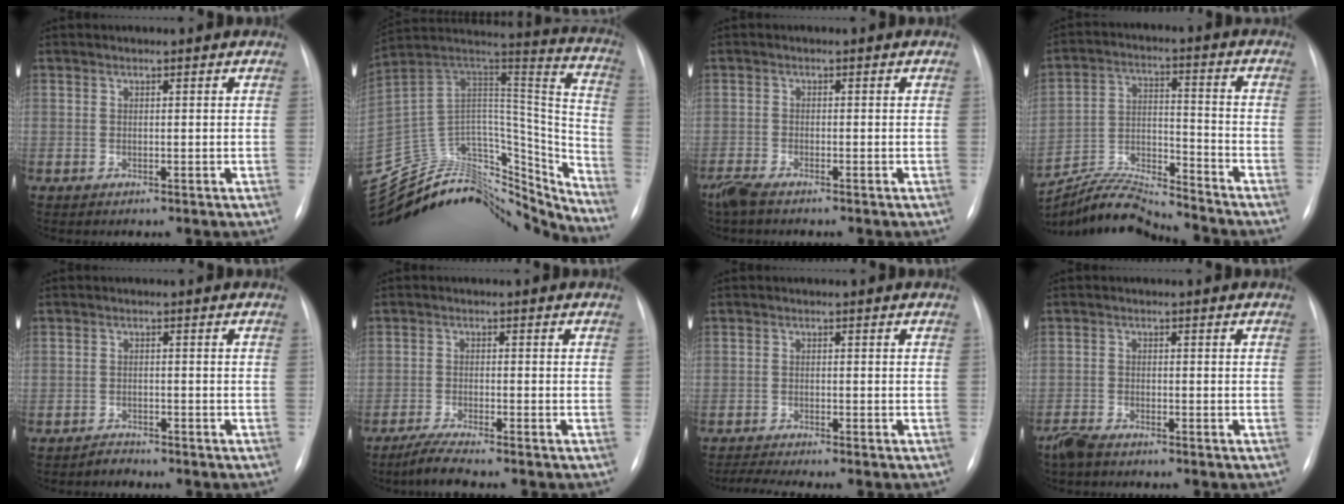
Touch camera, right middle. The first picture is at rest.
{"total": 34.6, "force": [-30.2, 12.5, 11.4], "torque": [-0.188, 0.042, -0.436]}
{"total": 3.2, "force": [-2.6, 0.6, 1.7], "torque": [-0.043, -0.010, -0.049]}
{"total": 11.1, "force": [-11.0, -0.2, 1.4], "torque": [-0.031, 0.019, -0.204]}
{"total": 1.4, "force": [-1.3, 0.3, -0.2], "torque": [0.004, -0.003, -0.022]}
{"total": 3.9, "force": [-3.3, -0.5, 1.9], "torque": [-0.045, -0.014, -0.067]}
{"total": 4.0, "force": [-3.4, -0.8, 1.8], "torque": [-0.034, -0.011, -0.057]}
{"total": 3.2, "force": [-2.8, 0.7, 1.3], "torque": [-0.030, -0.008, -0.053]}